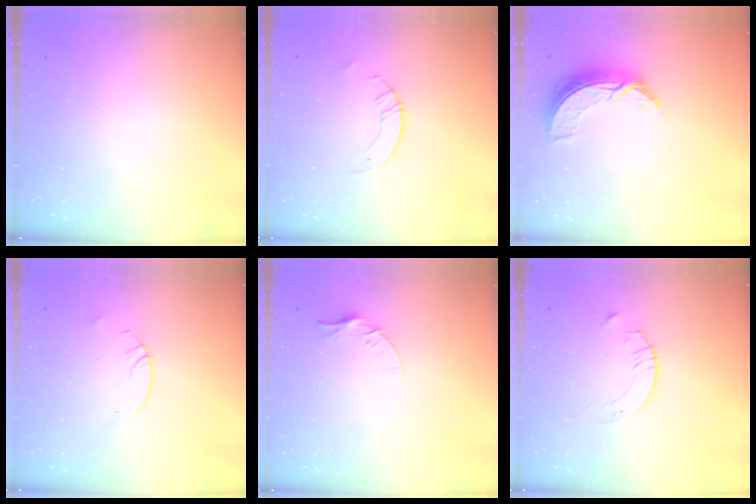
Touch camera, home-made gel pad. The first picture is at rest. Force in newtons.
{"total": 2.6, "press": 2.6, "slide": 0.2}
{"total": 8.2, "press": 8.1, "slide": 0.6}
{"total": 3.0, "press": 2.9, "slide": 0.3}
{"total": 4.4, "press": 4.4, "slide": 0.5}
{"total": 1.7, "press": 1.7, "slide": 0.2}